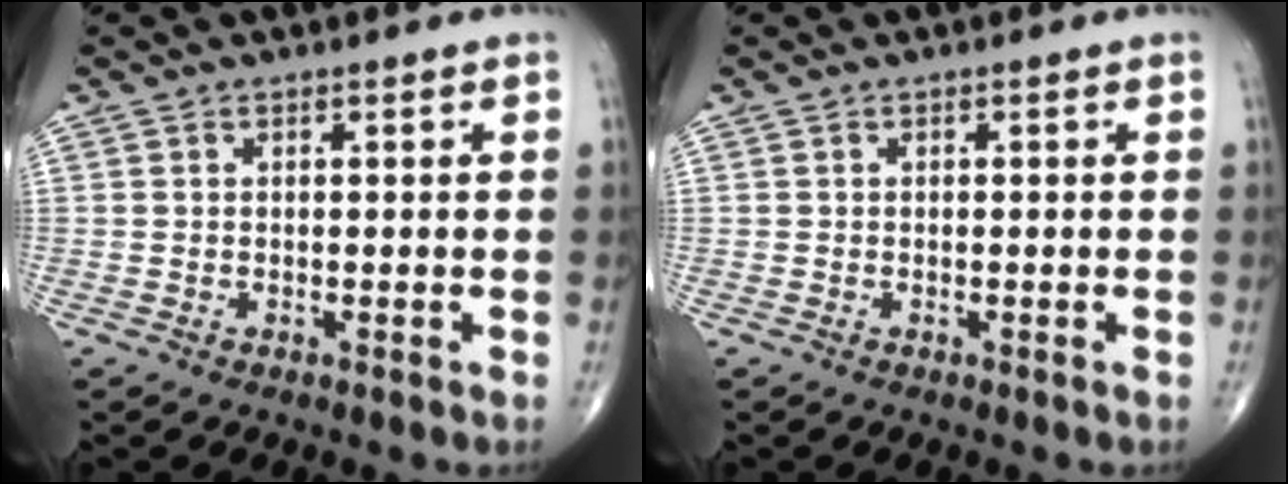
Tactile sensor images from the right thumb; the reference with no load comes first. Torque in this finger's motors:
{"motor_torque": [0.06, 0.06, -0.02, 0.00, 0.03]}